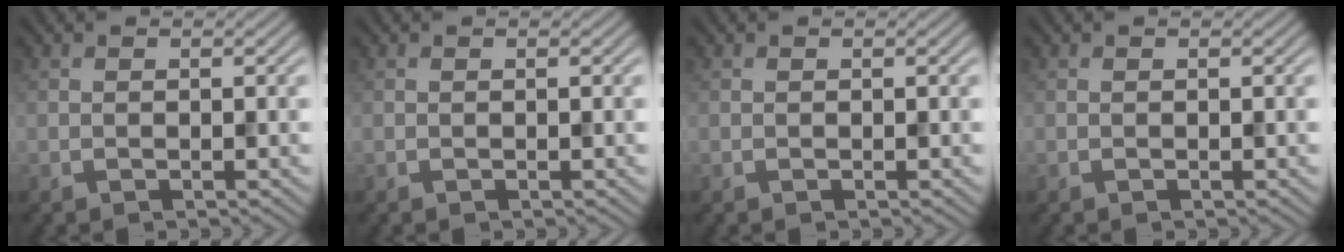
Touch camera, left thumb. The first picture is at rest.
{"total": 0.0}
{"total": 0.0}
{"total": 0.0}